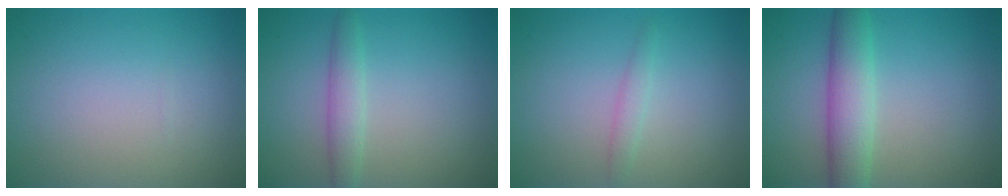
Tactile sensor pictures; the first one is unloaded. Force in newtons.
{"total": 2.1, "press": 2.1, "slide": 0.1}
{"total": 1.0, "press": 1.0, "slide": 0.1}
{"total": 4.5, "press": 4.5, "slide": 0.0}